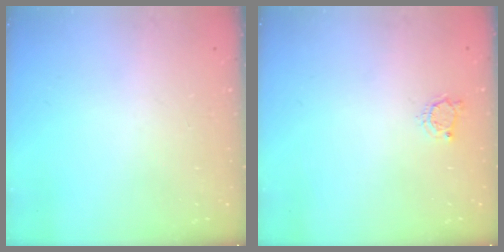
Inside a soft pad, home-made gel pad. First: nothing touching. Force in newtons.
{"total": 3.7, "press": 3.7, "slide": 0.6}